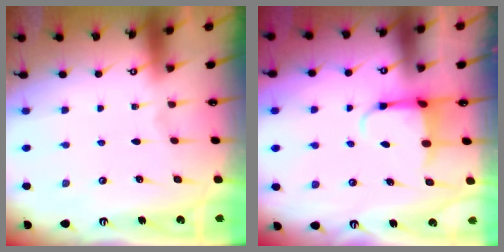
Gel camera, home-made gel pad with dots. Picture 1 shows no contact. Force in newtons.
{"total": 4.0, "press": 3.8, "slide": 1.1}